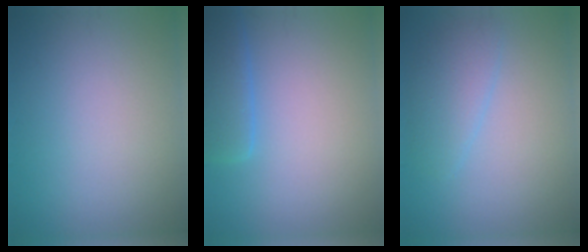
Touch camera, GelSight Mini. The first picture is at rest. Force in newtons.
{"total": 3.1, "press": 3.1, "slide": 0.3}
{"total": 2.7, "press": 2.7, "slide": 0.1}